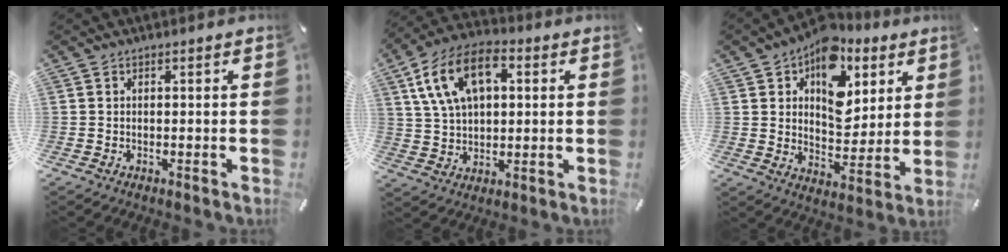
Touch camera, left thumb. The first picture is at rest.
{"total": 13.6, "force": [5.1, 8.7, 9.2], "torque": [-0.193, 0.005, 0.092]}
{"total": 16.0, "force": [7.6, 10.5, 9.4], "torque": [-0.127, -0.044, 0.136]}